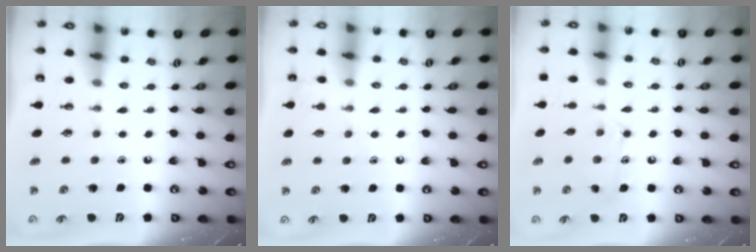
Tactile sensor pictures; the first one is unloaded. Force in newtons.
{"total": 4.4, "press": 4.4, "slide": 0.3}
{"total": 11.1, "press": 11.1, "slide": 0.2}